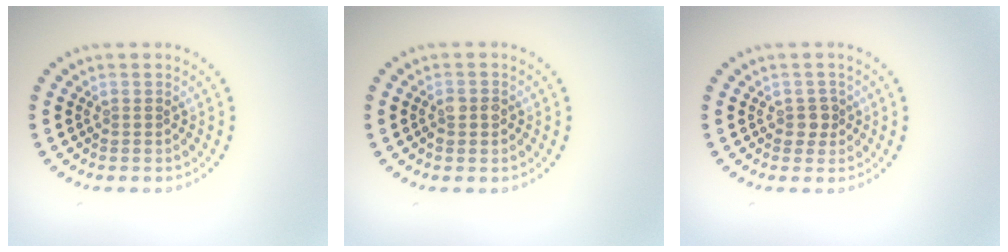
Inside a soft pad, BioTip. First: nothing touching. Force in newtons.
{"total": 1.6, "press": 1.6, "slide": 0.3}
{"total": 1.4, "press": 1.1, "slide": 0.8}